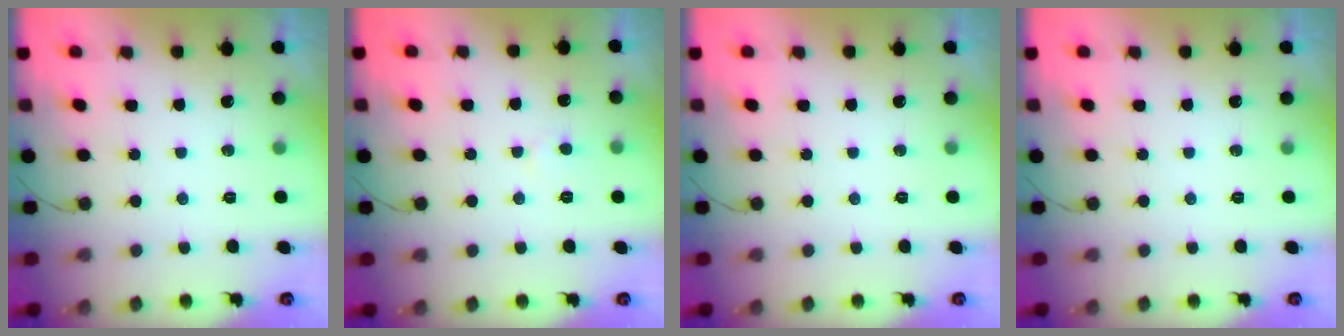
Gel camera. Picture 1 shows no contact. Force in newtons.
{"total": 2.0, "press": 2.0, "slide": 0.2}
{"total": 0.0}
{"total": 0.0}